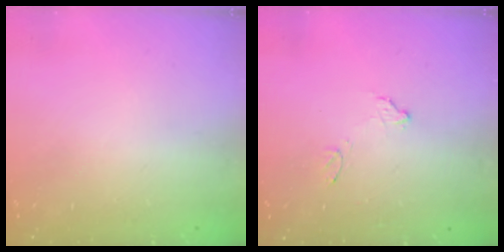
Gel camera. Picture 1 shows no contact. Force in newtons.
{"total": 8.7, "press": 8.6, "slide": 0.6}